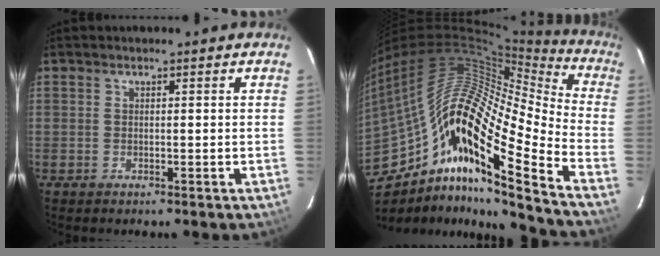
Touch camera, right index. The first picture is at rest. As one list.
[{"total": 22.7, "force": [-7.6, 4.9, 20.9], "torque": [-0.342, -0.040, -0.149]}]